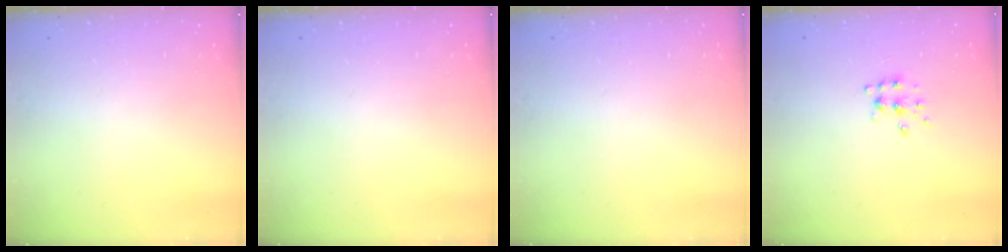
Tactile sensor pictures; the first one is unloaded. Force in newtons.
{"total": 0.0}
{"total": 0.0}
{"total": 6.4, "press": 6.3, "slide": 0.7}